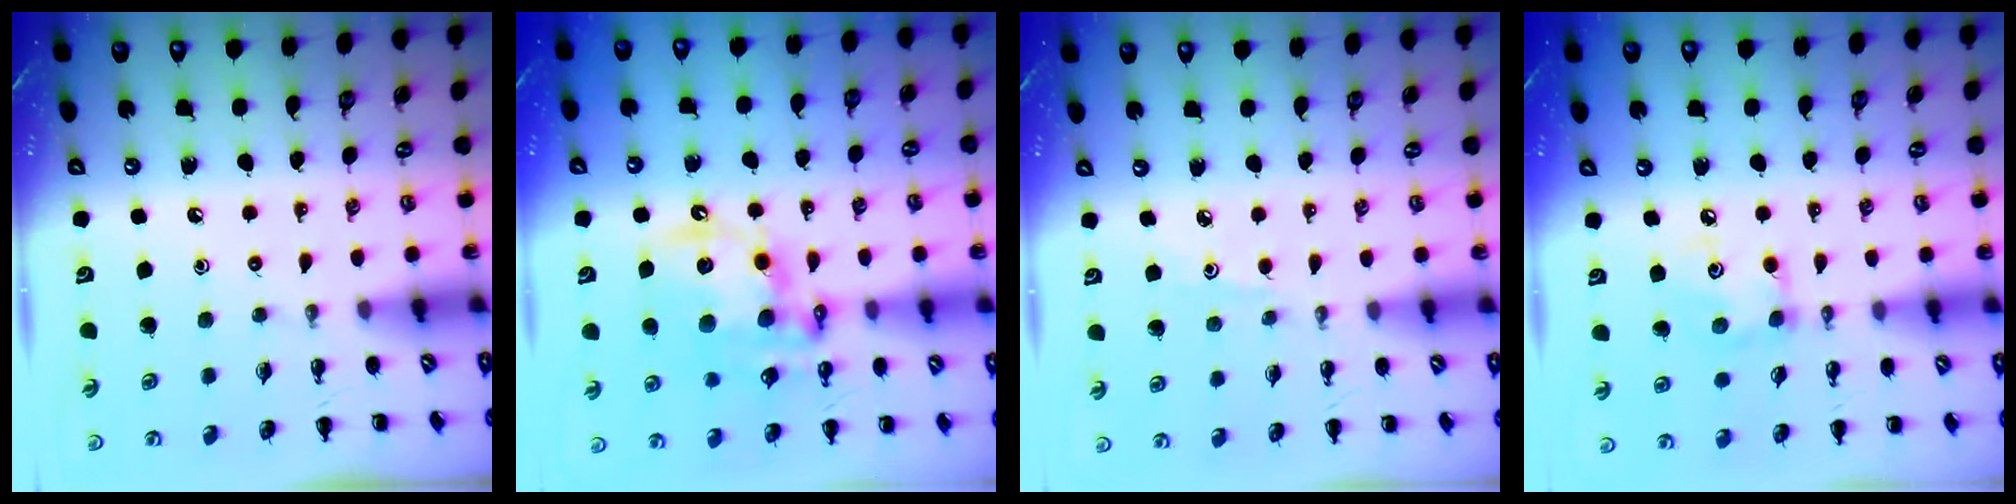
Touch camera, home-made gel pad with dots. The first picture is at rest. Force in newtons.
{"total": 15.1, "press": 14.7, "slide": 3.7}
{"total": 2.5, "press": 2.4, "slide": 0.8}
{"total": 5.8, "press": 5.8, "slide": 0.5}